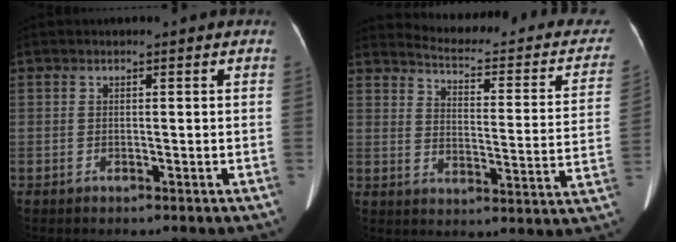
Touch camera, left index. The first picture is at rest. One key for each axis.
{"total": 19.6, "fx": 17.9, "fy": 4.6, "fz": 6.4, "tx": -0.070, "ty": -0.049, "tz": 0.201}